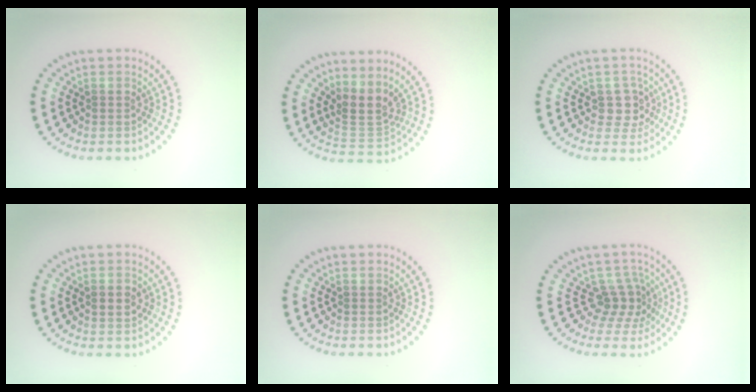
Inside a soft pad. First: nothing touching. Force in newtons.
{"total": 3.0, "press": 2.1, "slide": 2.1}
{"total": 2.4, "press": 2.0, "slide": 1.3}
{"total": 1.8, "press": 1.8, "slide": 0.1}
{"total": 0.0}
{"total": 3.0, "press": 2.0, "slide": 2.2}